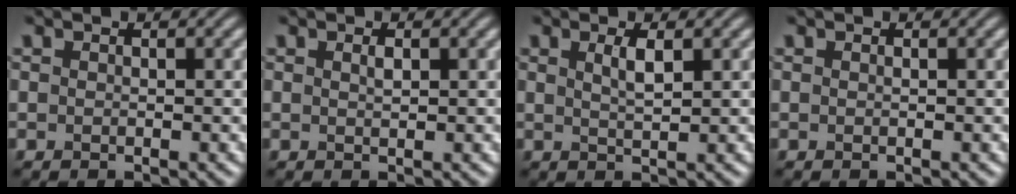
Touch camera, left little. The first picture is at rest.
{"total": 0.7, "force": [0.3, 0.2, 0.6], "torque": [-0.012, 0.002, 0.007]}
{"total": 1.9, "force": [0.8, 0.5, 1.6], "torque": [-0.029, 0.001, 0.014]}
{"total": 0.0}